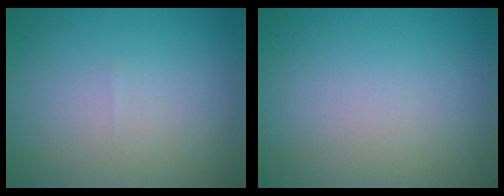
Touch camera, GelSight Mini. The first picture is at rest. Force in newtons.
{"total": 0.0}